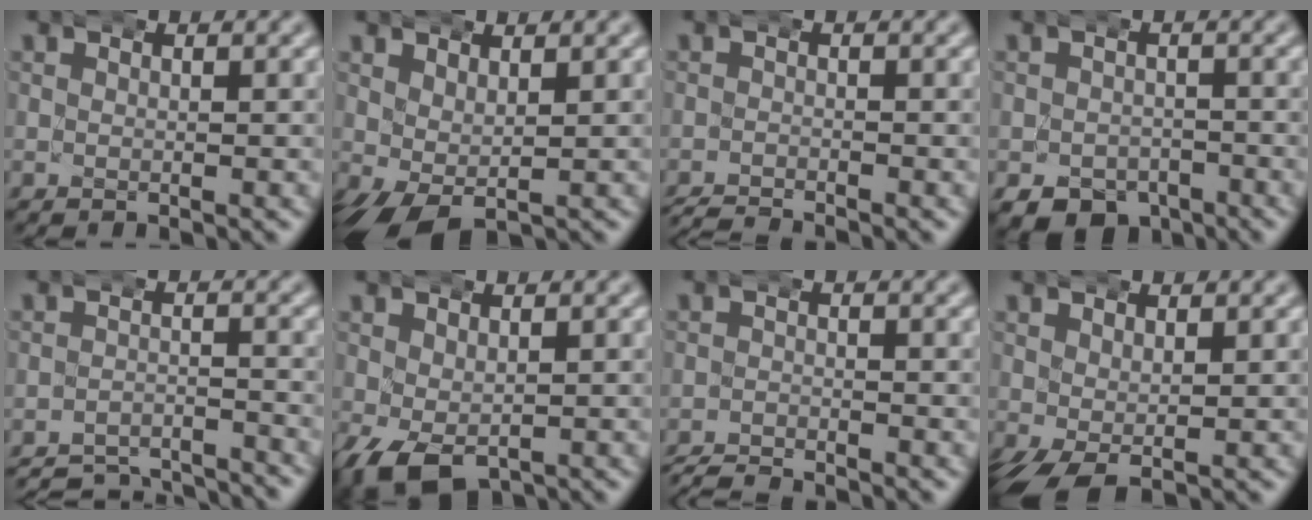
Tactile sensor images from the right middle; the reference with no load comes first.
{"total": 3.8, "force": [-1.6, 2.6, 2.3], "torque": [-0.063, -0.028, -0.011]}
{"total": 3.5, "force": [-3.4, 0.8, 0.3], "torque": [-0.009, -0.010, -0.055]}
{"total": 6.0, "force": [-4.1, 4.0, 1.8], "torque": [-0.024, -0.024, -0.058]}
{"total": 7.4, "force": [-7.2, 1.5, 0.6], "torque": [-0.003, -0.019, -0.119]}
{"total": 5.2, "force": [-3.0, 3.4, 2.6], "torque": [-0.068, -0.033, -0.030]}
{"total": 4.3, "force": [-4.2, 0.9, 0.3], "torque": [-0.015, -0.012, -0.068]}
{"total": 2.9, "force": [-1.6, 1.5, 1.9], "torque": [-0.044, -0.021, -0.010]}